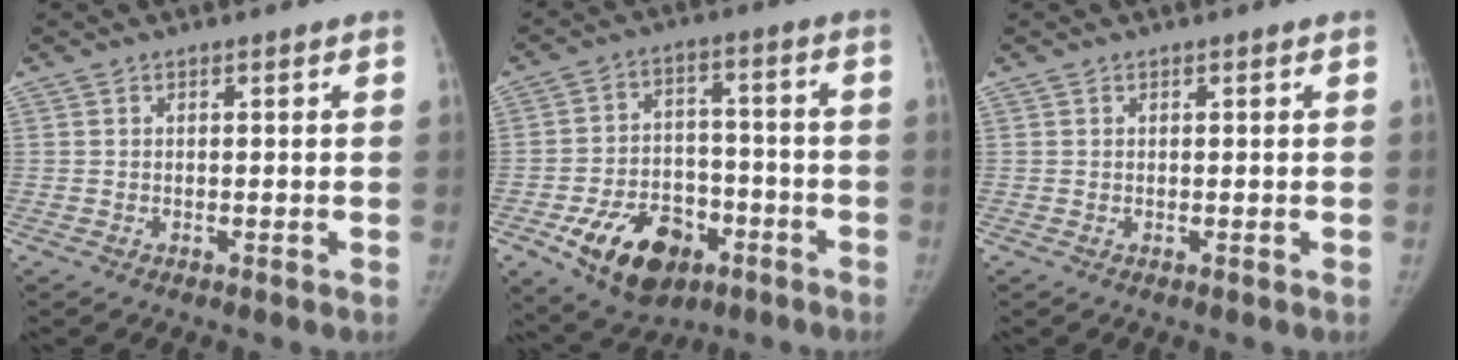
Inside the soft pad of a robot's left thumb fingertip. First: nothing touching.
{"total": 15.7, "force": [-7.6, 10.2, 9.2], "torque": [-0.117, 0.041, -0.114]}
{"total": 0.0}